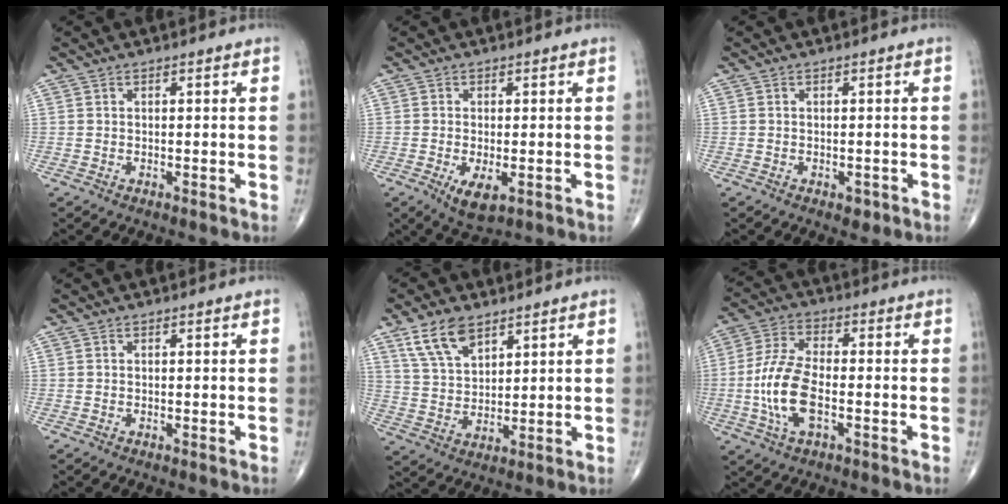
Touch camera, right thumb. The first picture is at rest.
{"total": 5.0, "force": [-1.7, 2.1, 4.1], "torque": [-0.069, -0.010, -0.021]}
{"total": 1.4, "force": [-0.7, 0.9, 0.9], "torque": [-0.003, 0.002, -0.005]}
{"total": 0.0}
{"total": 8.9, "force": [5.6, 4.5, 5.3], "torque": [-0.089, -0.024, 0.116]}
{"total": 11.5, "force": [-2.5, 5.3, 9.9], "torque": [-0.210, 0.017, -0.050]}